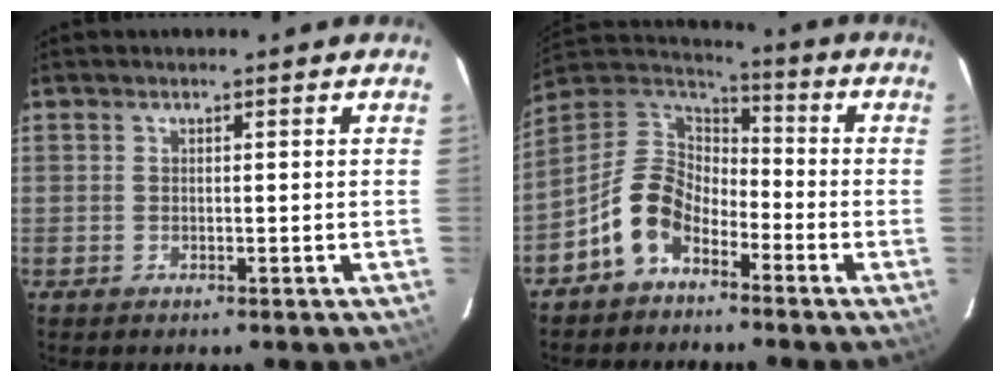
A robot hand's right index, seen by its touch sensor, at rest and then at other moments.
{"total": 11.7, "force": [-6.4, 7.3, 6.5], "torque": [-0.145, 0.027, -0.128]}